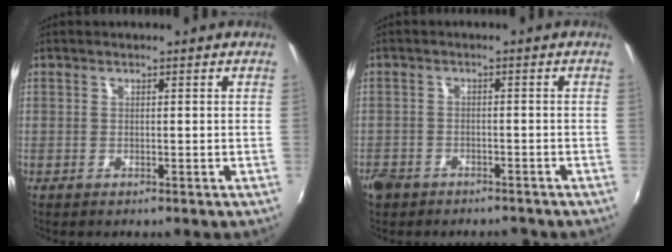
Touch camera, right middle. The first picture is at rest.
{"total": 6.4, "force": [-4.7, 3.9, 1.9], "torque": [-0.065, -0.002, -0.076]}